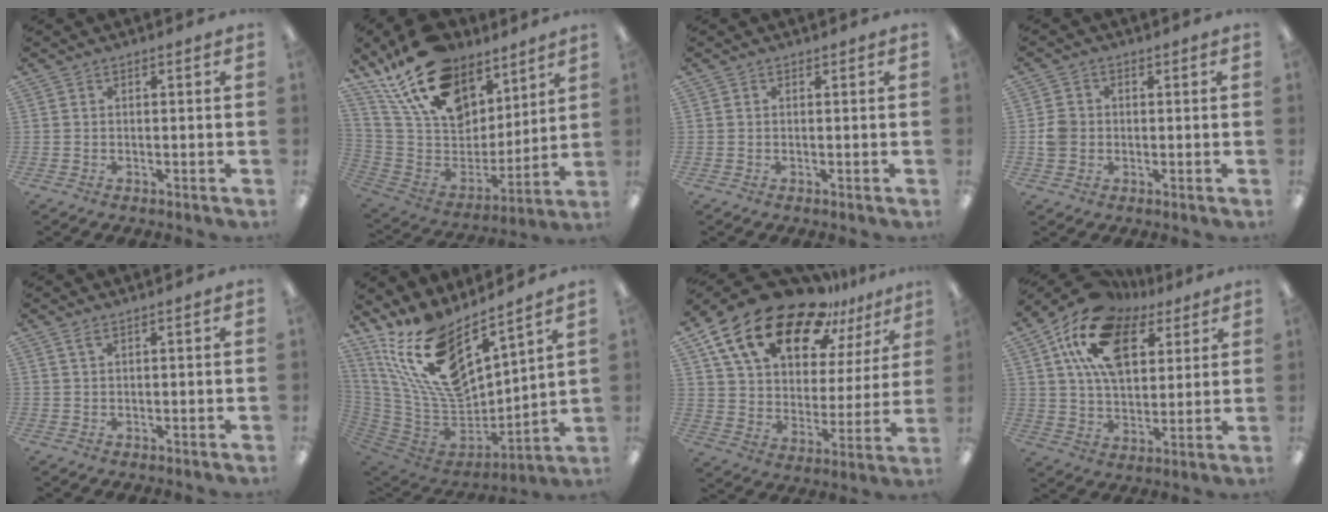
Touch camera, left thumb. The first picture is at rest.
{"total": 20.8, "force": [14.6, 11.6, 9.3], "torque": [-0.180, -0.088, 0.269]}
{"total": 0.0}
{"total": 4.4, "force": [-0.2, 4.1, 1.6], "torque": [-0.022, 0.008, -0.003]}
{"total": 1.4, "force": [1.0, 0.1, 1.0], "torque": [-0.022, 0.002, 0.017]}
{"total": 19.2, "force": [11.4, 8.7, 12.7], "torque": [-0.253, -0.079, 0.203]}
{"total": 21.4, "force": [15.5, 9.4, 11.3], "torque": [-0.206, -0.101, 0.275]}
{"total": 18.6, "force": [10.0, 10.8, 11.3], "torque": [-0.203, -0.026, 0.180]}